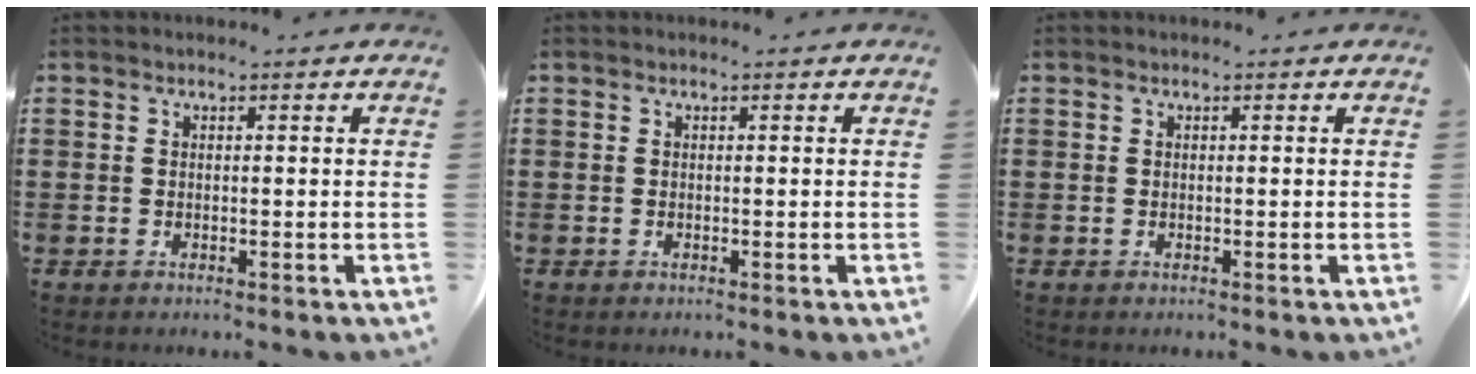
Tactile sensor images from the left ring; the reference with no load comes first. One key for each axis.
{"total": 0.0}
{"total": 0.0}